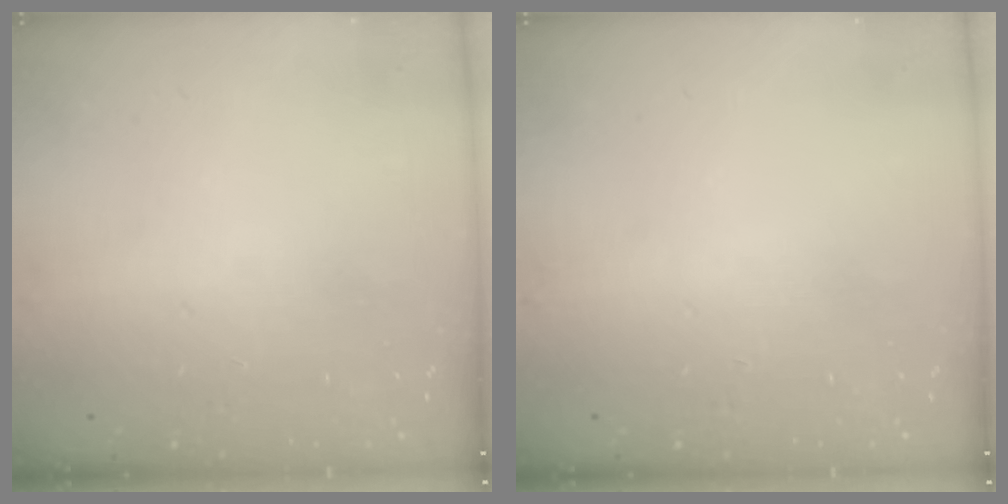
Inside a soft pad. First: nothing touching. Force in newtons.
{"total": 0.0}